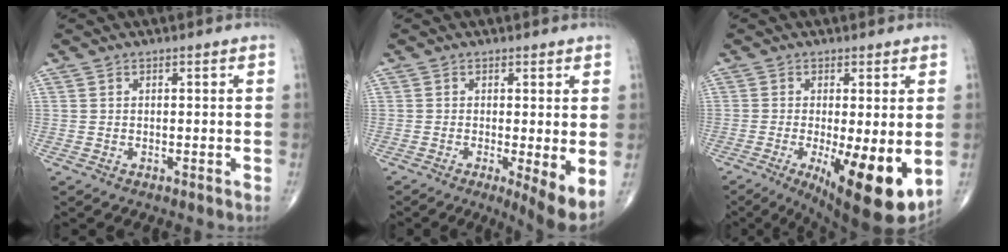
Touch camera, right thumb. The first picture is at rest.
{"total": 6.2, "force": [-0.8, 1.3, 6.1], "torque": [-0.097, -0.020, -0.015]}
{"total": 14.1, "force": [-3.3, 3.9, 13.1], "torque": [-0.184, -0.027, -0.037]}